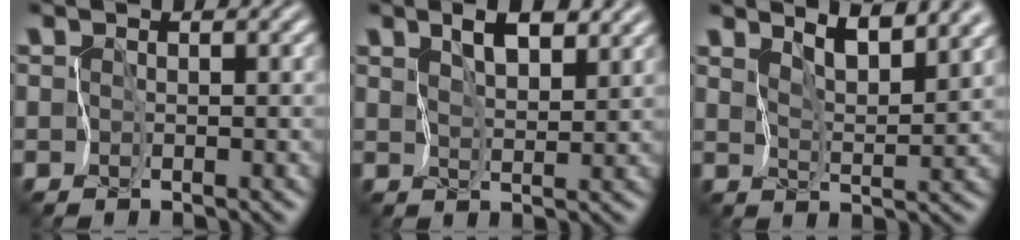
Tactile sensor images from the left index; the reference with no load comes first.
{"total": 3.7, "force": [2.6, 1.2, 2.4], "torque": [-0.043, 0.003, 0.049]}
{"total": 4.5, "force": [3.8, 0.6, 2.3], "torque": [-0.038, 0.003, 0.064]}